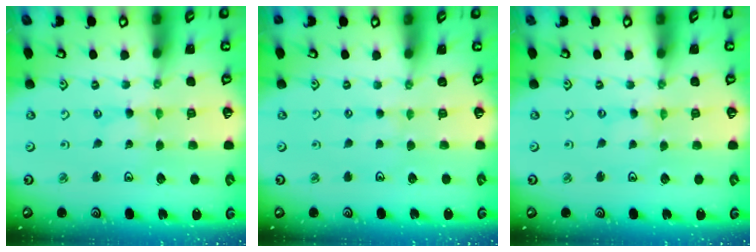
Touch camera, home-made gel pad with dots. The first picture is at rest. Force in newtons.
{"total": 1.9, "press": 1.9, "slide": 0.4}
{"total": 0.0}